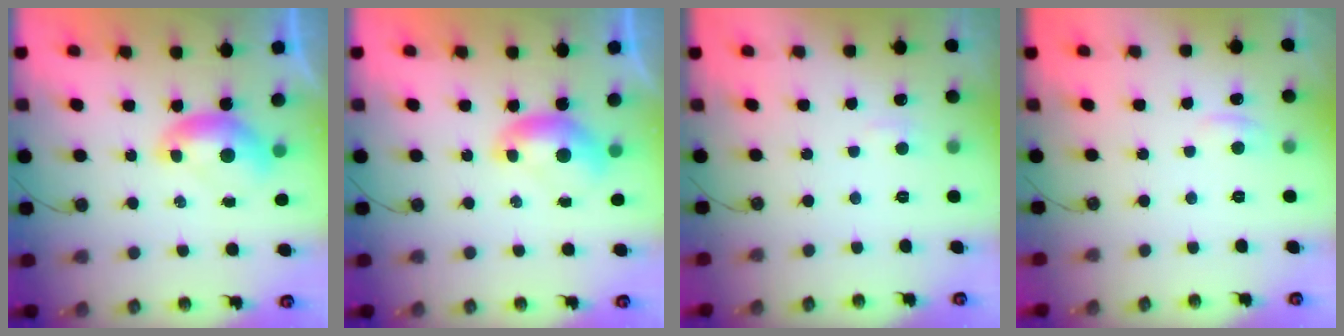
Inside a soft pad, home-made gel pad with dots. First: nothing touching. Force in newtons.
{"total": 0.0}
{"total": 1.8, "press": 1.7, "slide": 0.6}
{"total": 0.9, "press": 0.5, "slide": 0.7}